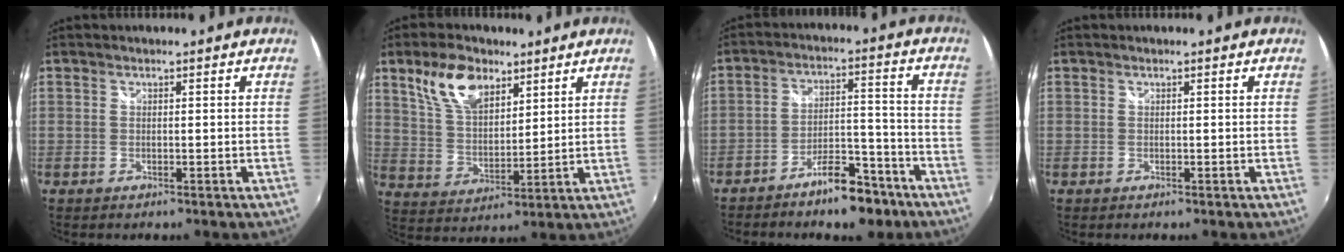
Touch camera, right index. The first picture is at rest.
{"total": 11.3, "force": [6.8, 5.9, 6.8], "torque": [-0.129, 0.018, 0.137]}
{"total": 9.6, "force": [-7.2, 3.5, 5.2], "torque": [-0.087, 0.023, -0.104]}
{"total": 0.0}